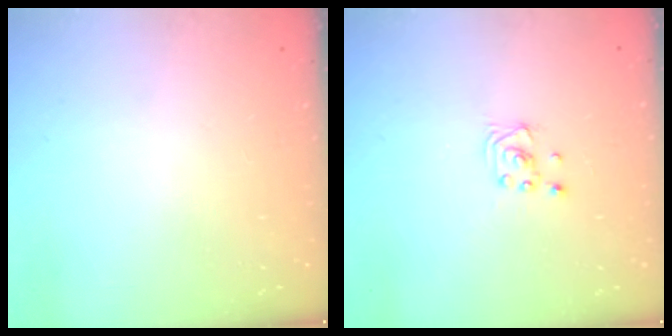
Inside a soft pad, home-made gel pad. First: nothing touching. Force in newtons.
{"total": 2.2, "press": 2.2, "slide": 0.1}